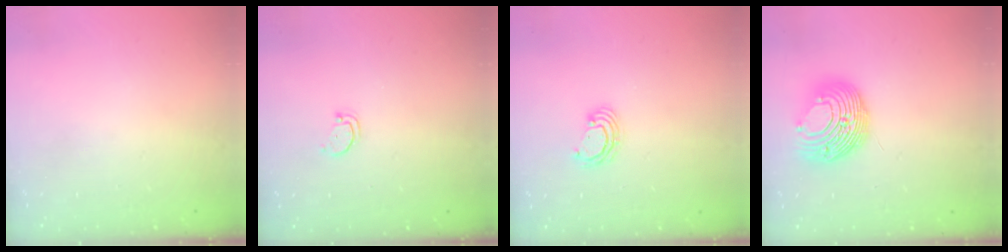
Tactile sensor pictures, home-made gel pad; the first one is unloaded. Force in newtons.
{"total": 1.8, "press": 1.8, "slide": 0.1}
{"total": 3.8, "press": 3.8, "slide": 0.3}
{"total": 14.2, "press": 14.2, "slide": 0.0}